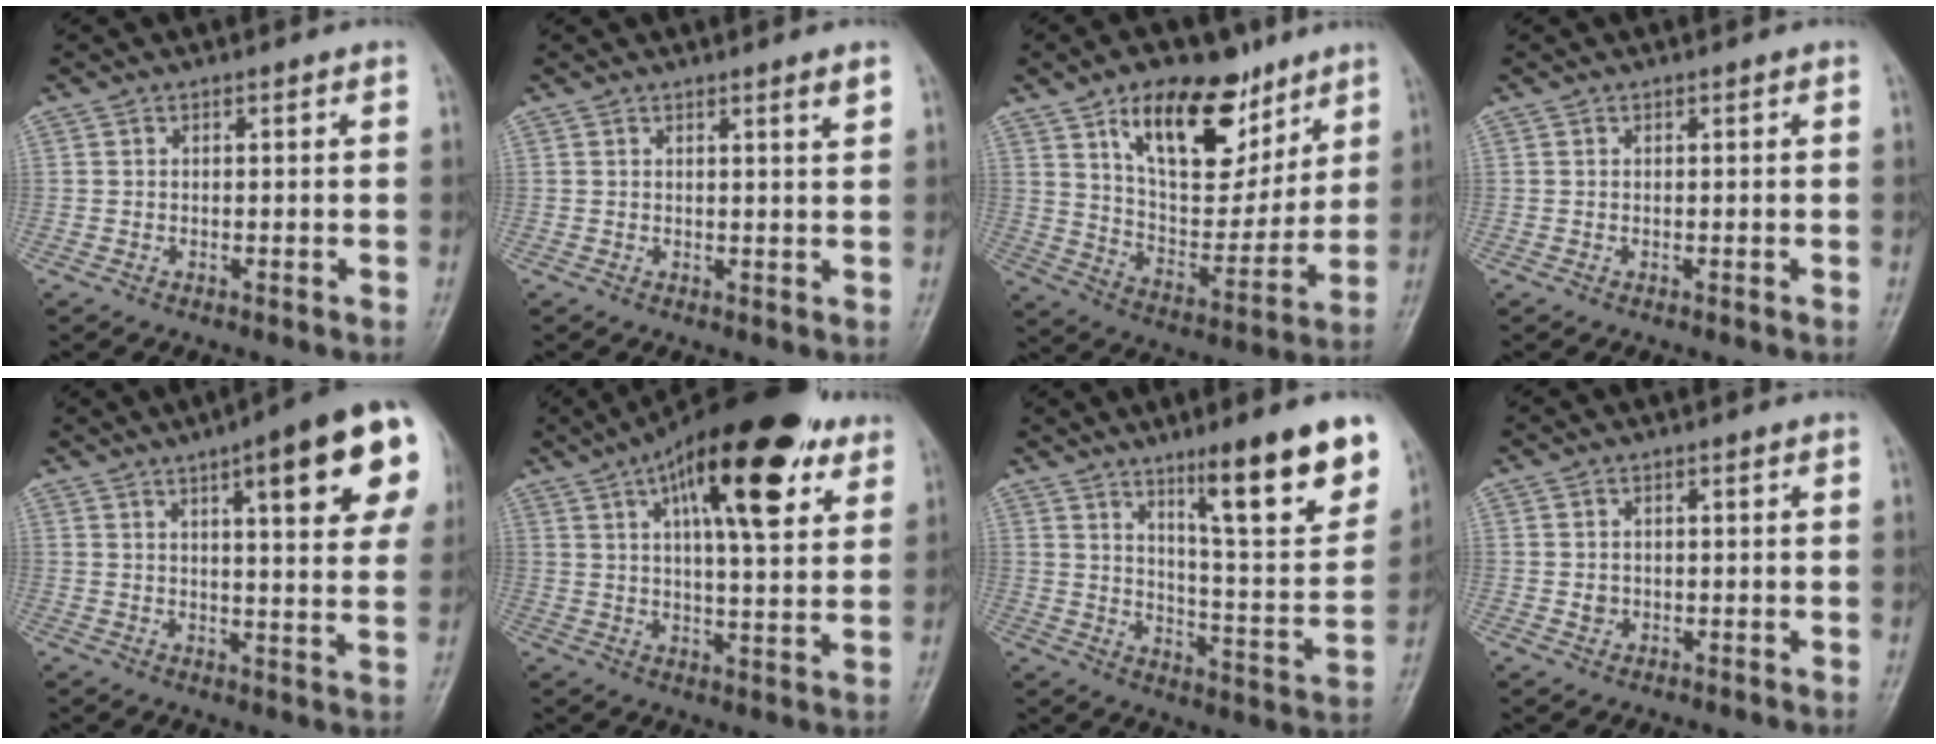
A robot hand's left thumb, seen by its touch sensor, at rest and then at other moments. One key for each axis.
{"total": 2.0, "fx": 1.3, "fy": -0.2, "fz": 1.6, "tx": -0.023, "ty": -0.011, "tz": 0.019}
{"total": 20.6, "fx": 11.6, "fy": 10.8, "fz": 13.3, "tx": -0.154, "ty": -0.053, "tz": 0.198}
{"total": 0.0}
{"total": 19.4, "fx": 7.8, "fy": 4.6, "fz": 17.1, "tx": -0.200, "ty": -0.014, "tz": 0.094}
{"total": 22.2, "fx": 10.7, "fy": 7.8, "fz": 17.8, "tx": -0.248, "ty": -0.007, "tz": 0.158}
{"total": 19.3, "fx": 11.6, "fy": 3.0, "fz": 15.2, "tx": -0.187, "ty": -0.062, "tz": 0.183}
{"total": 1.6, "fx": -0.3, "fy": 1.5, "fz": 0.5, "tx": 0.003, "ty": 0.006, "tz": -0.003}